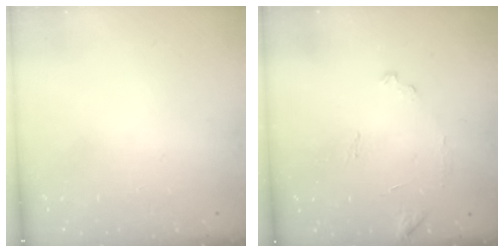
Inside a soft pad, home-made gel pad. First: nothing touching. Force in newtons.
{"total": 8.1, "press": 8.0, "slide": 0.4}